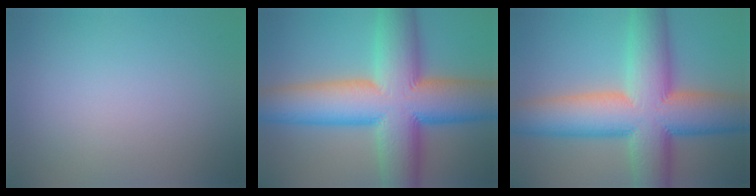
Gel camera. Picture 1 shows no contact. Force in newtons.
{"total": 16.5, "press": 16.5, "slide": 0.4}
{"total": 15.0, "press": 14.9, "slide": 0.6}